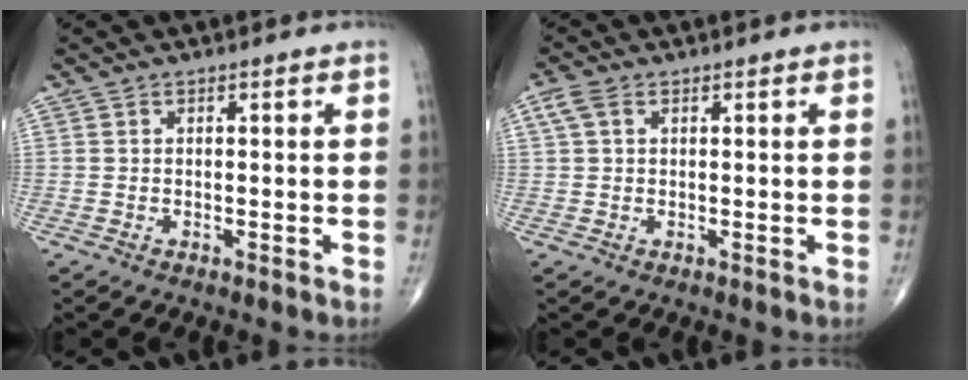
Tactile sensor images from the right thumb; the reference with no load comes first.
{"total": 2.8, "force": [1.1, 1.8, 1.9], "torque": [-0.050, 0.014, 0.024]}